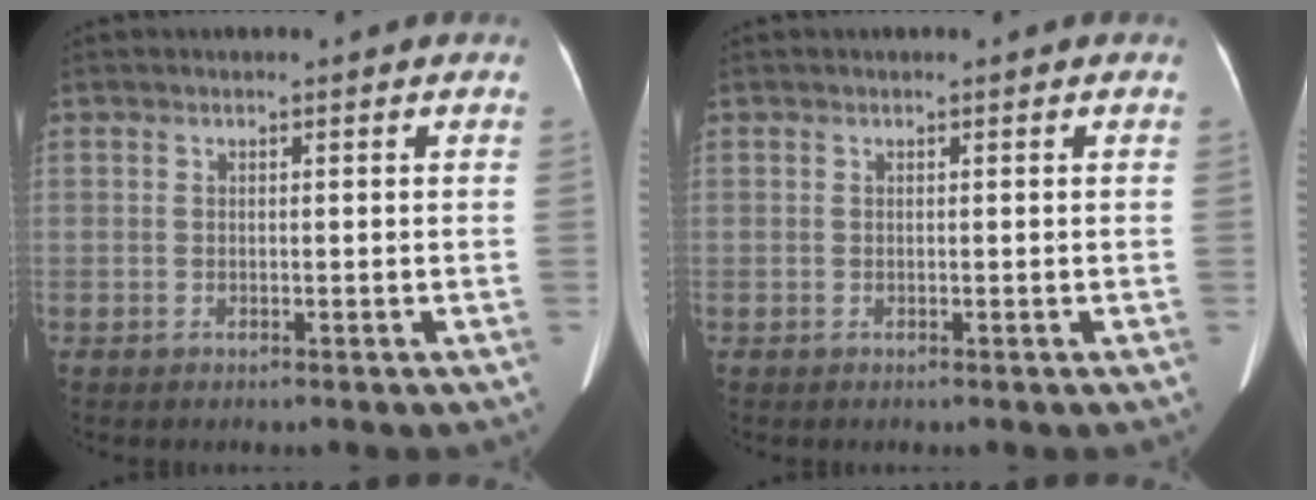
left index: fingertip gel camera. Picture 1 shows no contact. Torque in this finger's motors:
{"motor_torque": [0.00, 0.00, 0.00, 0.00]}